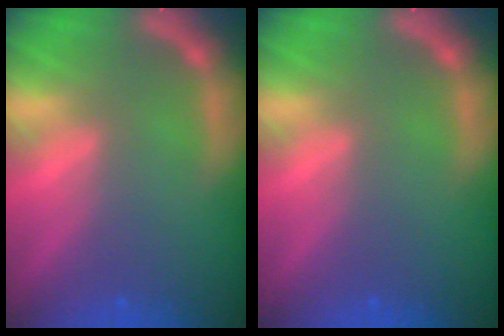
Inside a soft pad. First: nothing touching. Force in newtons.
{"total": 0.0}